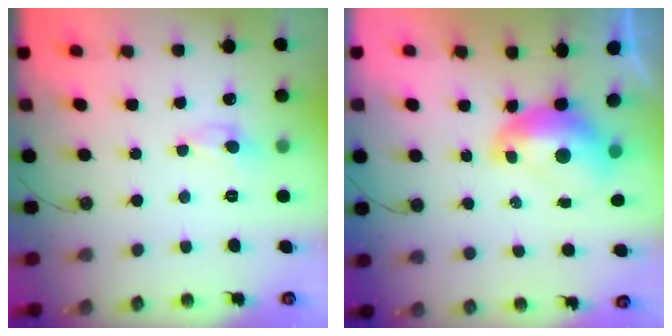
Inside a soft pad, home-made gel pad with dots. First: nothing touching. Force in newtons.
{"total": 2.6, "press": 2.5, "slide": 0.7}